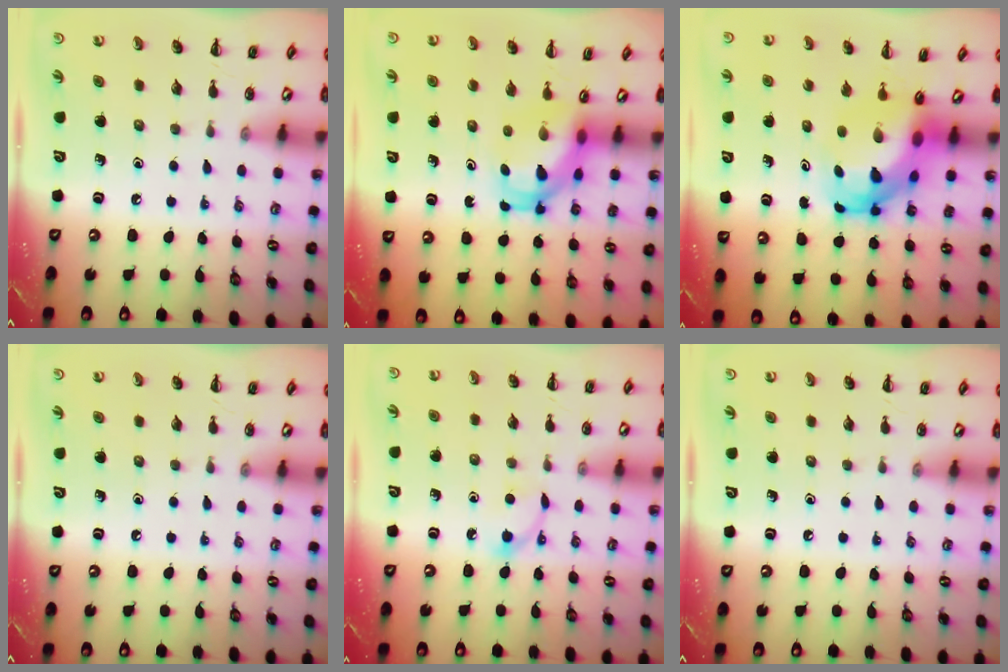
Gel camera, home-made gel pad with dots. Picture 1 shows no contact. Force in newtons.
{"total": 4.9, "press": 4.8, "slide": 0.8}
{"total": 7.0, "press": 6.7, "slide": 2.0}
{"total": 0.0}
{"total": 3.4, "press": 3.3, "slide": 1.0}
{"total": 0.0}